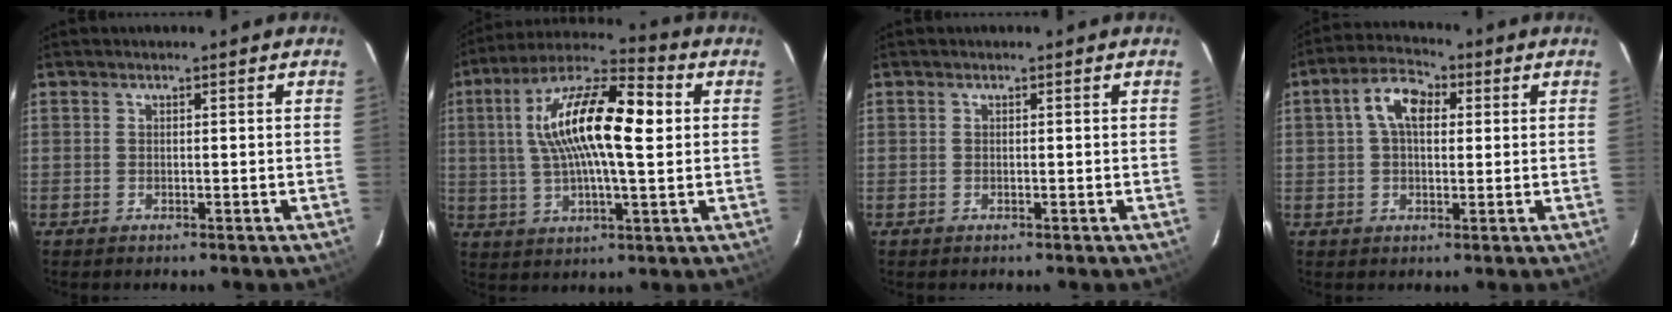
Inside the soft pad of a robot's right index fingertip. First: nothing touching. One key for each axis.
{"total": 18.1, "fx": 3.5, "fy": 5.0, "fz": 17.0, "tx": -0.312, "ty": 0.026, "tz": 0.049}
{"total": 0.0}
{"total": 7.3, "fx": 1.7, "fy": 4.3, "fz": 5.6, "tx": -0.106, "ty": 0.025, "tz": 0.028}